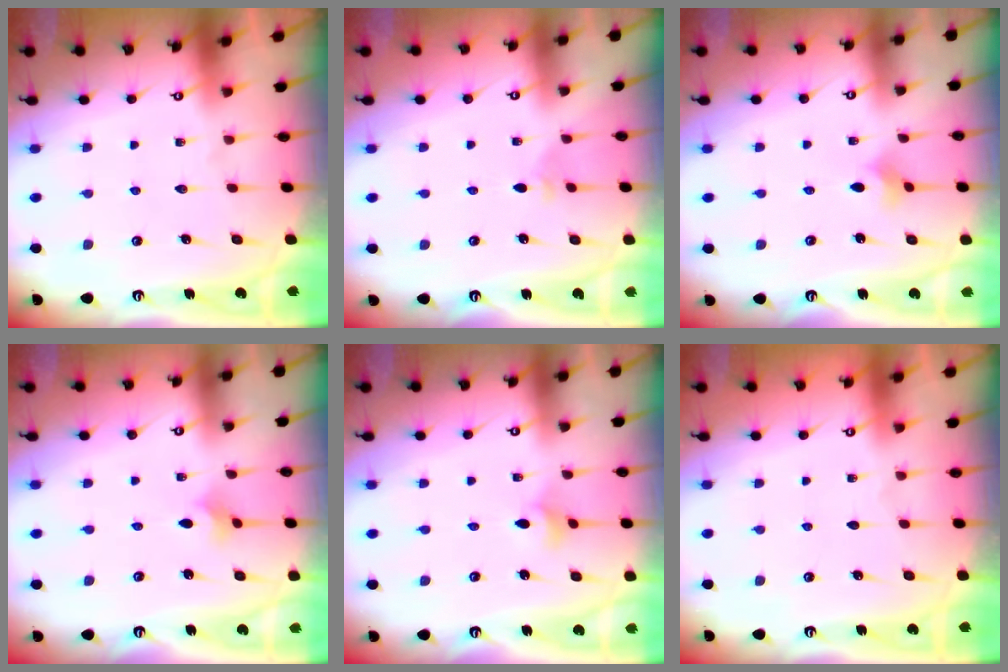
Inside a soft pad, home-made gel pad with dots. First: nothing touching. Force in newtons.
{"total": 2.2, "press": 2.1, "slide": 0.6}
{"total": 2.6, "press": 2.6, "slide": 0.5}
{"total": 1.8, "press": 1.7, "slide": 0.5}
{"total": 3.0, "press": 2.9, "slide": 0.5}
{"total": 0.0}